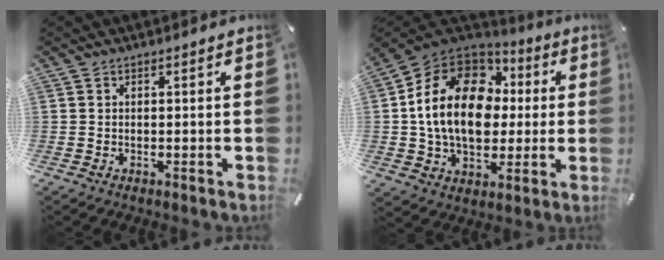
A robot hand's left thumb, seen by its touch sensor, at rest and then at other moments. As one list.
[{"total": 19.5, "force": [1.1, 14.7, 12.8], "torque": [-0.263, 0.013, 0.017]}]